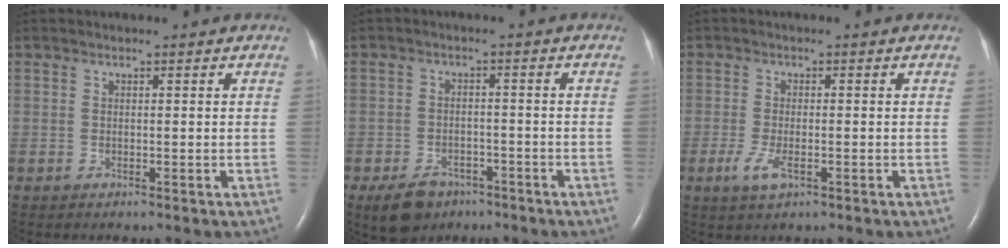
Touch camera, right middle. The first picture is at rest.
{"total": 6.1, "force": [-4.2, 3.7, 2.5], "torque": [-0.052, -0.002, -0.064]}
{"total": 3.4, "force": [-1.4, 1.1, 2.9], "torque": [-0.070, -0.006, -0.026]}